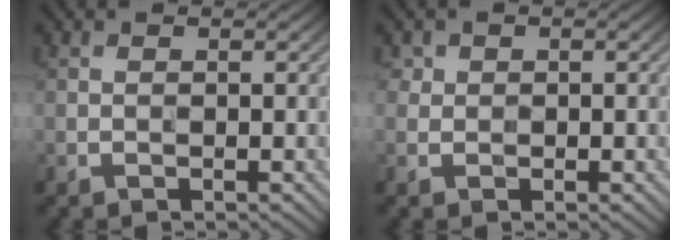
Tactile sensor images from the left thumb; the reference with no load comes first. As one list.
[{"total": 1.7, "force": [0.7, 1.6, 0.3], "torque": [-0.009, 0.002, 0.009]}]